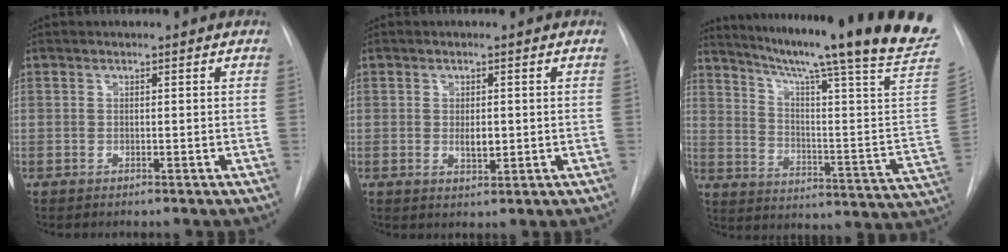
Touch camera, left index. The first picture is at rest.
{"total": 2.4, "force": [0.1, 1.1, 2.2], "torque": [-0.037, -0.004, 0.005]}
{"total": 27.8, "force": [21.9, -1.8, 17.0], "torque": [-0.242, -0.096, 0.290]}